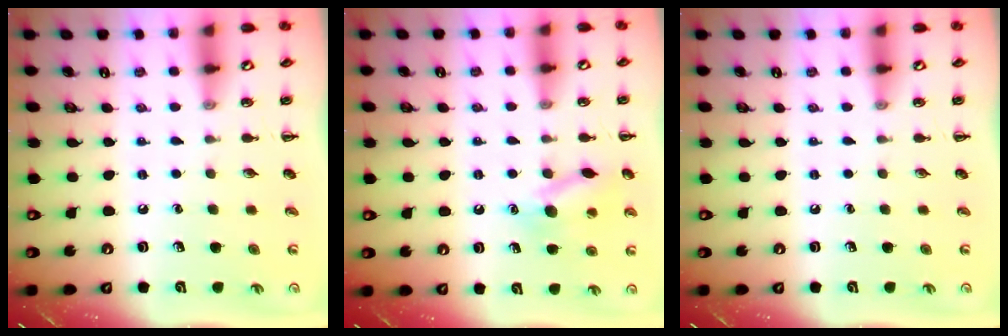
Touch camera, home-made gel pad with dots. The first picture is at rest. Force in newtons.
{"total": 12.0, "press": 11.9, "slide": 1.8}
{"total": 0.0}